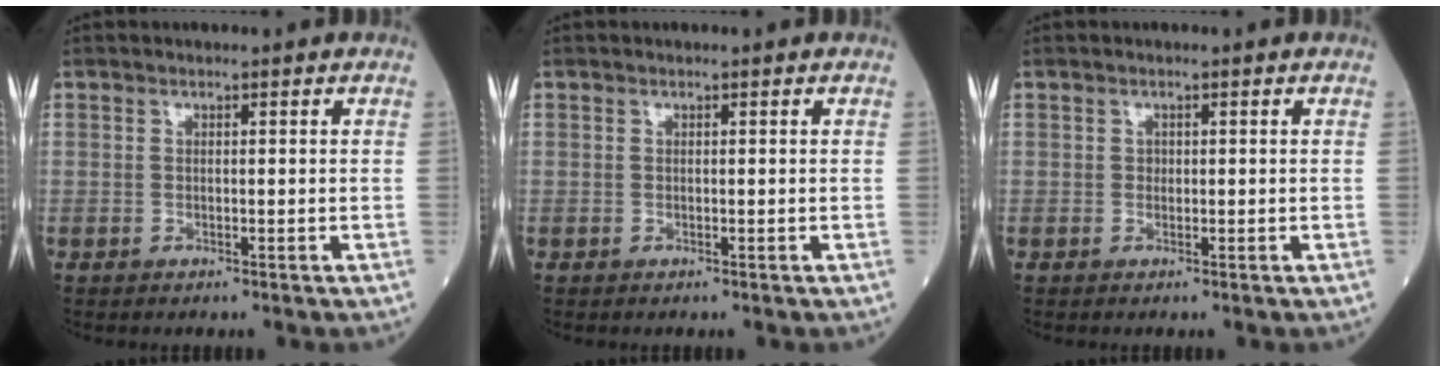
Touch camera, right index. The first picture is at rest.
{"total": 0.0}
{"total": 0.6, "force": [0.0, 0.5, 0.2], "torque": [0.000, 0.002, -0.001]}